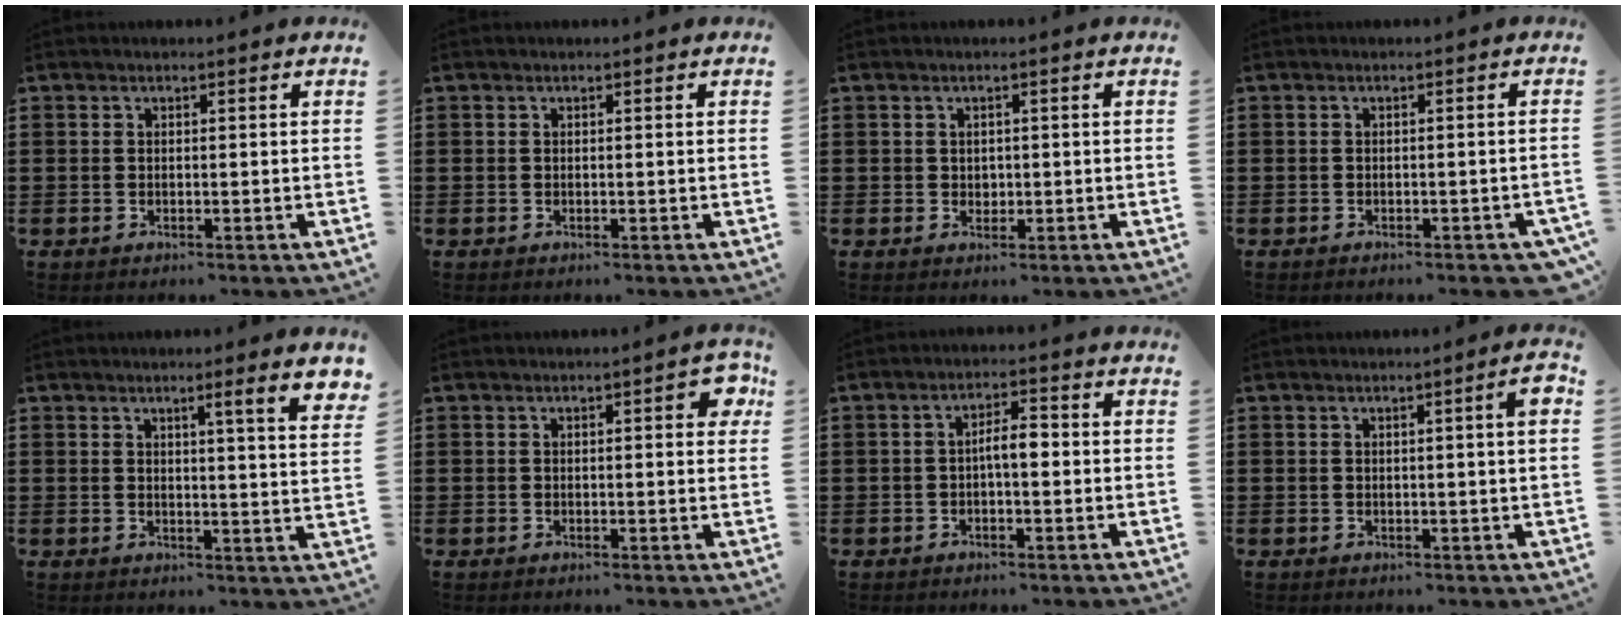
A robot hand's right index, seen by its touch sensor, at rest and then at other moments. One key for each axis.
{"total": 0.0}
{"total": 1.2, "fx": 0.4, "fy": 1.1, "fz": 0.3, "tx": -0.009, "ty": 0.005, "tz": 0.008}
{"total": 1.1, "fx": -1.0, "fy": 0.1, "fz": 0.5, "tx": -0.012, "ty": -0.002, "tz": -0.019}
{"total": 5.0, "fx": 2.8, "fy": -0.3, "fz": 4.1, "tx": -0.061, "ty": -0.015, "tz": 0.040}
{"total": 3.4, "fx": 1.0, "fy": 0.9, "fz": 3.1, "tx": -0.045, "ty": 0.001, "tz": 0.011}
{"total": 3.5, "fx": -0.4, "fy": 1.0, "fz": 3.4, "tx": -0.061, "ty": 0.007, "tz": -0.009}
{"total": 2.8, "fx": 0.6, "fy": -0.1, "fz": 2.7, "tx": -0.050, "ty": -0.001, "tz": 0.010}